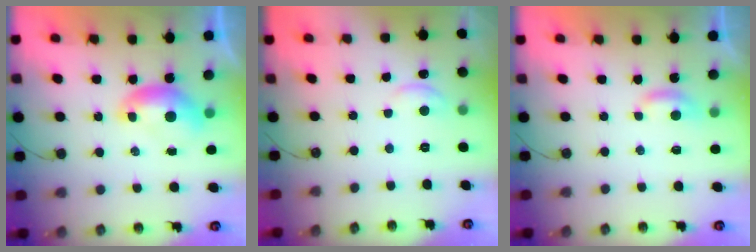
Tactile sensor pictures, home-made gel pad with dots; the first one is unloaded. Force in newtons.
{"total": 1.9, "press": 1.9, "slide": 0.4}
{"total": 2.9, "press": 2.8, "slide": 0.4}